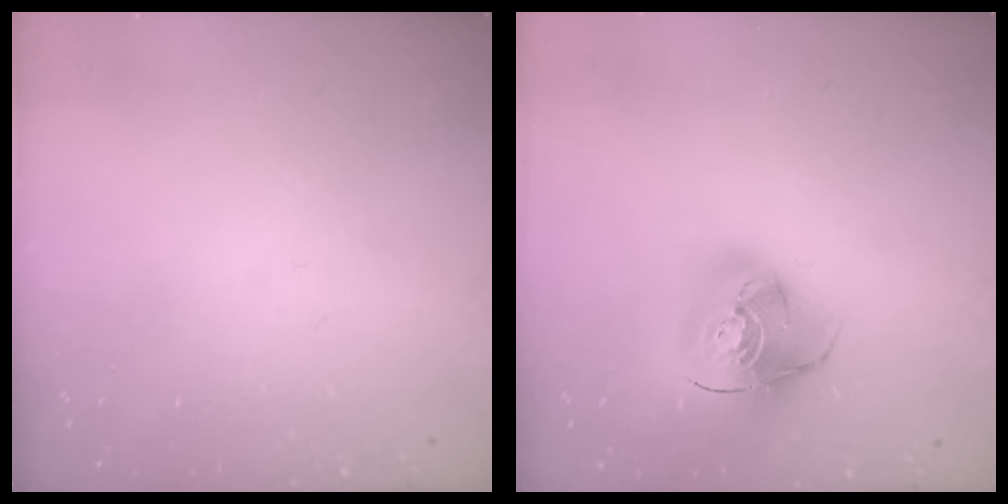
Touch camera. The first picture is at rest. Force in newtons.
{"total": 17.3, "press": 17.2, "slide": 2.0}